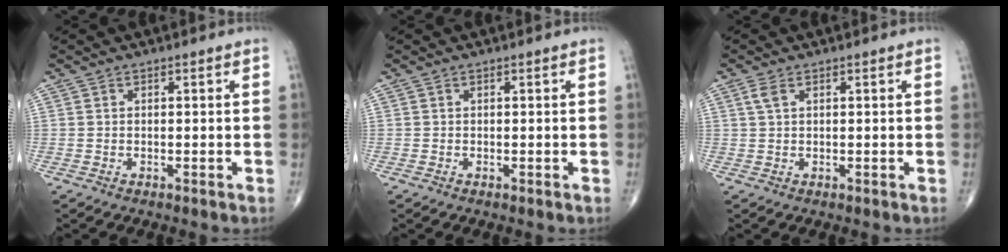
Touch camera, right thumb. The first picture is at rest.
{"total": 0.0}
{"total": 1.8, "force": [0.8, 0.8, 1.4], "torque": [-0.037, 0.011, 0.020]}